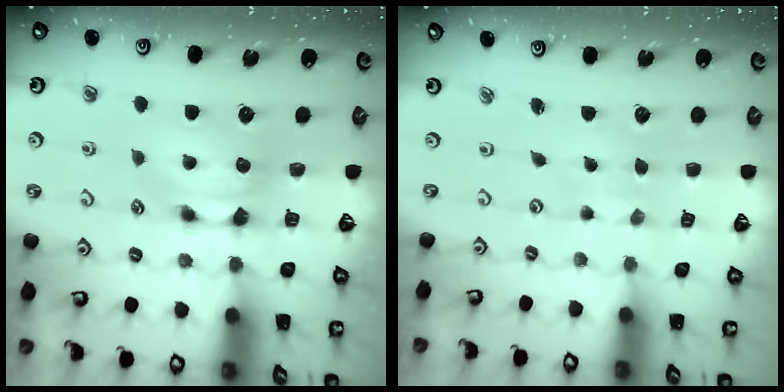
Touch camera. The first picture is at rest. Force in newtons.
{"total": 5.3, "press": 5.2, "slide": 0.2}